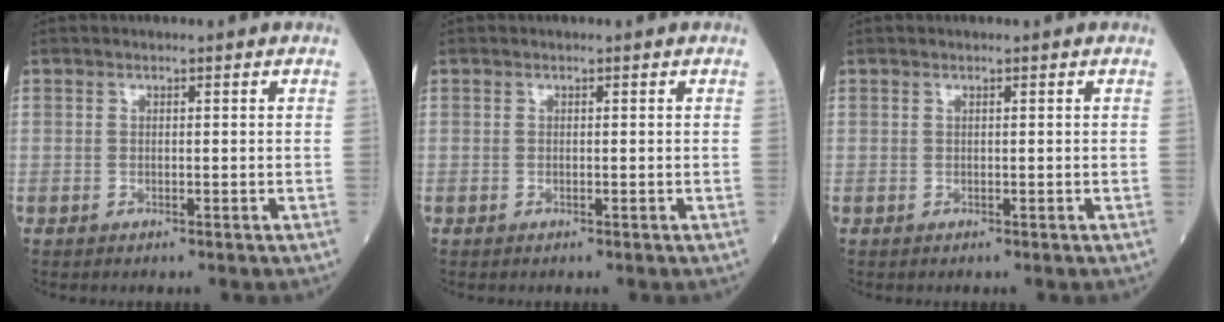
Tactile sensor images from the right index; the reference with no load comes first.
{"total": 0.0}
{"total": 0.0}